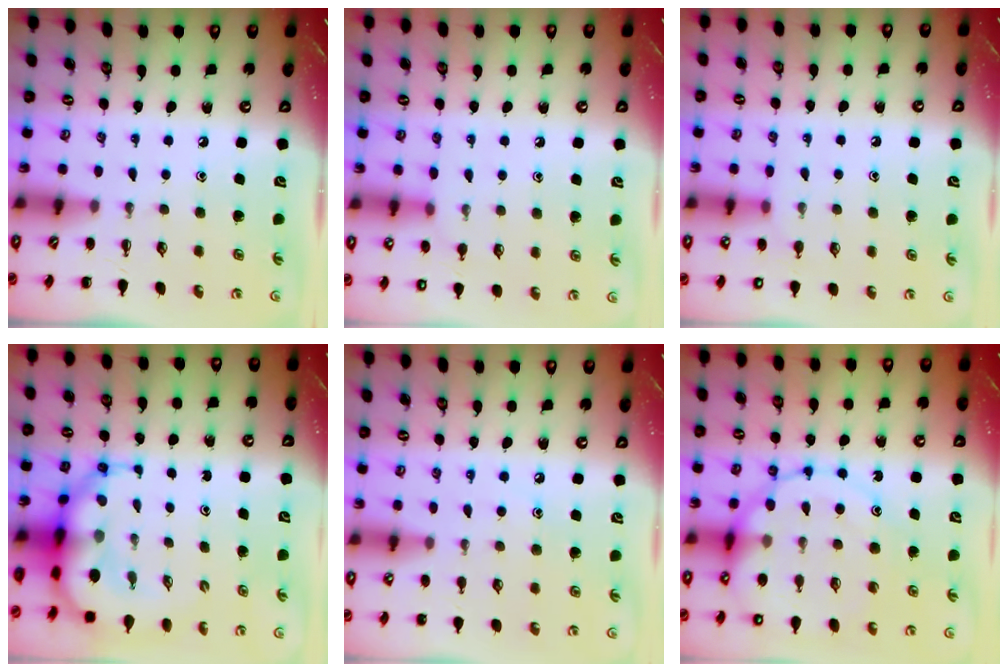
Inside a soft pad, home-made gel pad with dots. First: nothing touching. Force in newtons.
{"total": 7.8, "press": 7.5, "slide": 2.2}
{"total": 7.4, "press": 7.2, "slide": 1.7}
{"total": 9.4, "press": 9.0, "slide": 2.6}
{"total": 7.6, "press": 7.4, "slide": 1.7}
{"total": 17.1, "press": 16.9, "slide": 2.5}